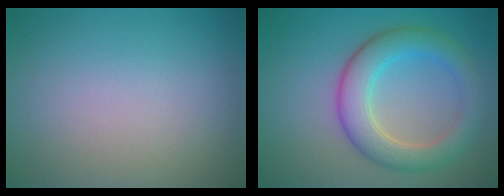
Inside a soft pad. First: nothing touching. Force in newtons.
{"total": 5.4, "press": 5.4, "slide": 0.1}